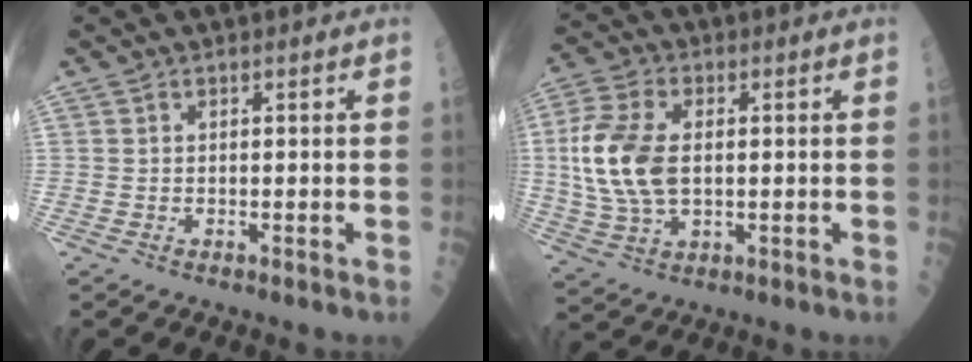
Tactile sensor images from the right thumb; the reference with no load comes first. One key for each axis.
{"total": 13.9, "fx": 1.0, "fy": 8.0, "fz": 11.3, "tx": -0.244, "ty": 0.003, "tz": 0.019}